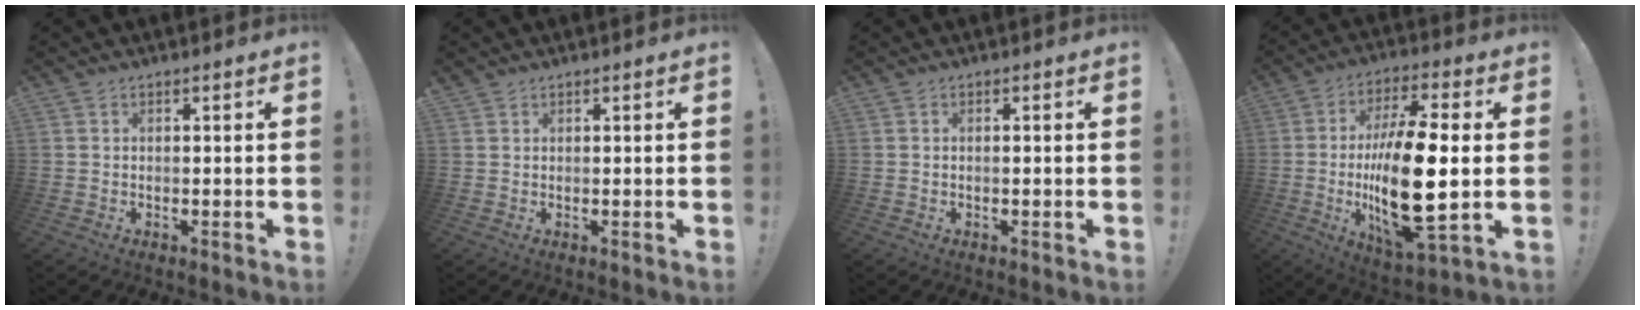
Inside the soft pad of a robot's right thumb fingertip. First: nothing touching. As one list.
[{"total": 0.7, "force": [0.6, 0.2, 0.2], "torque": [0.003, -0.004, 0.011]}, {"total": 0.0}, {"total": 21.3, "force": [-1.5, 6.9, 20.1], "torque": [-0.391, -0.008, -0.026]}]